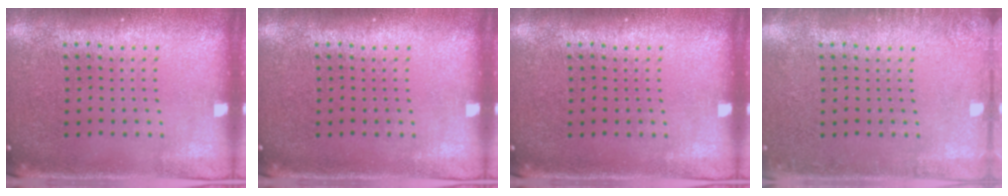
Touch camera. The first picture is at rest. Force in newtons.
{"total": 0.0}
{"total": 0.0}
{"total": 1.5, "press": 1.5, "slide": 0.2}